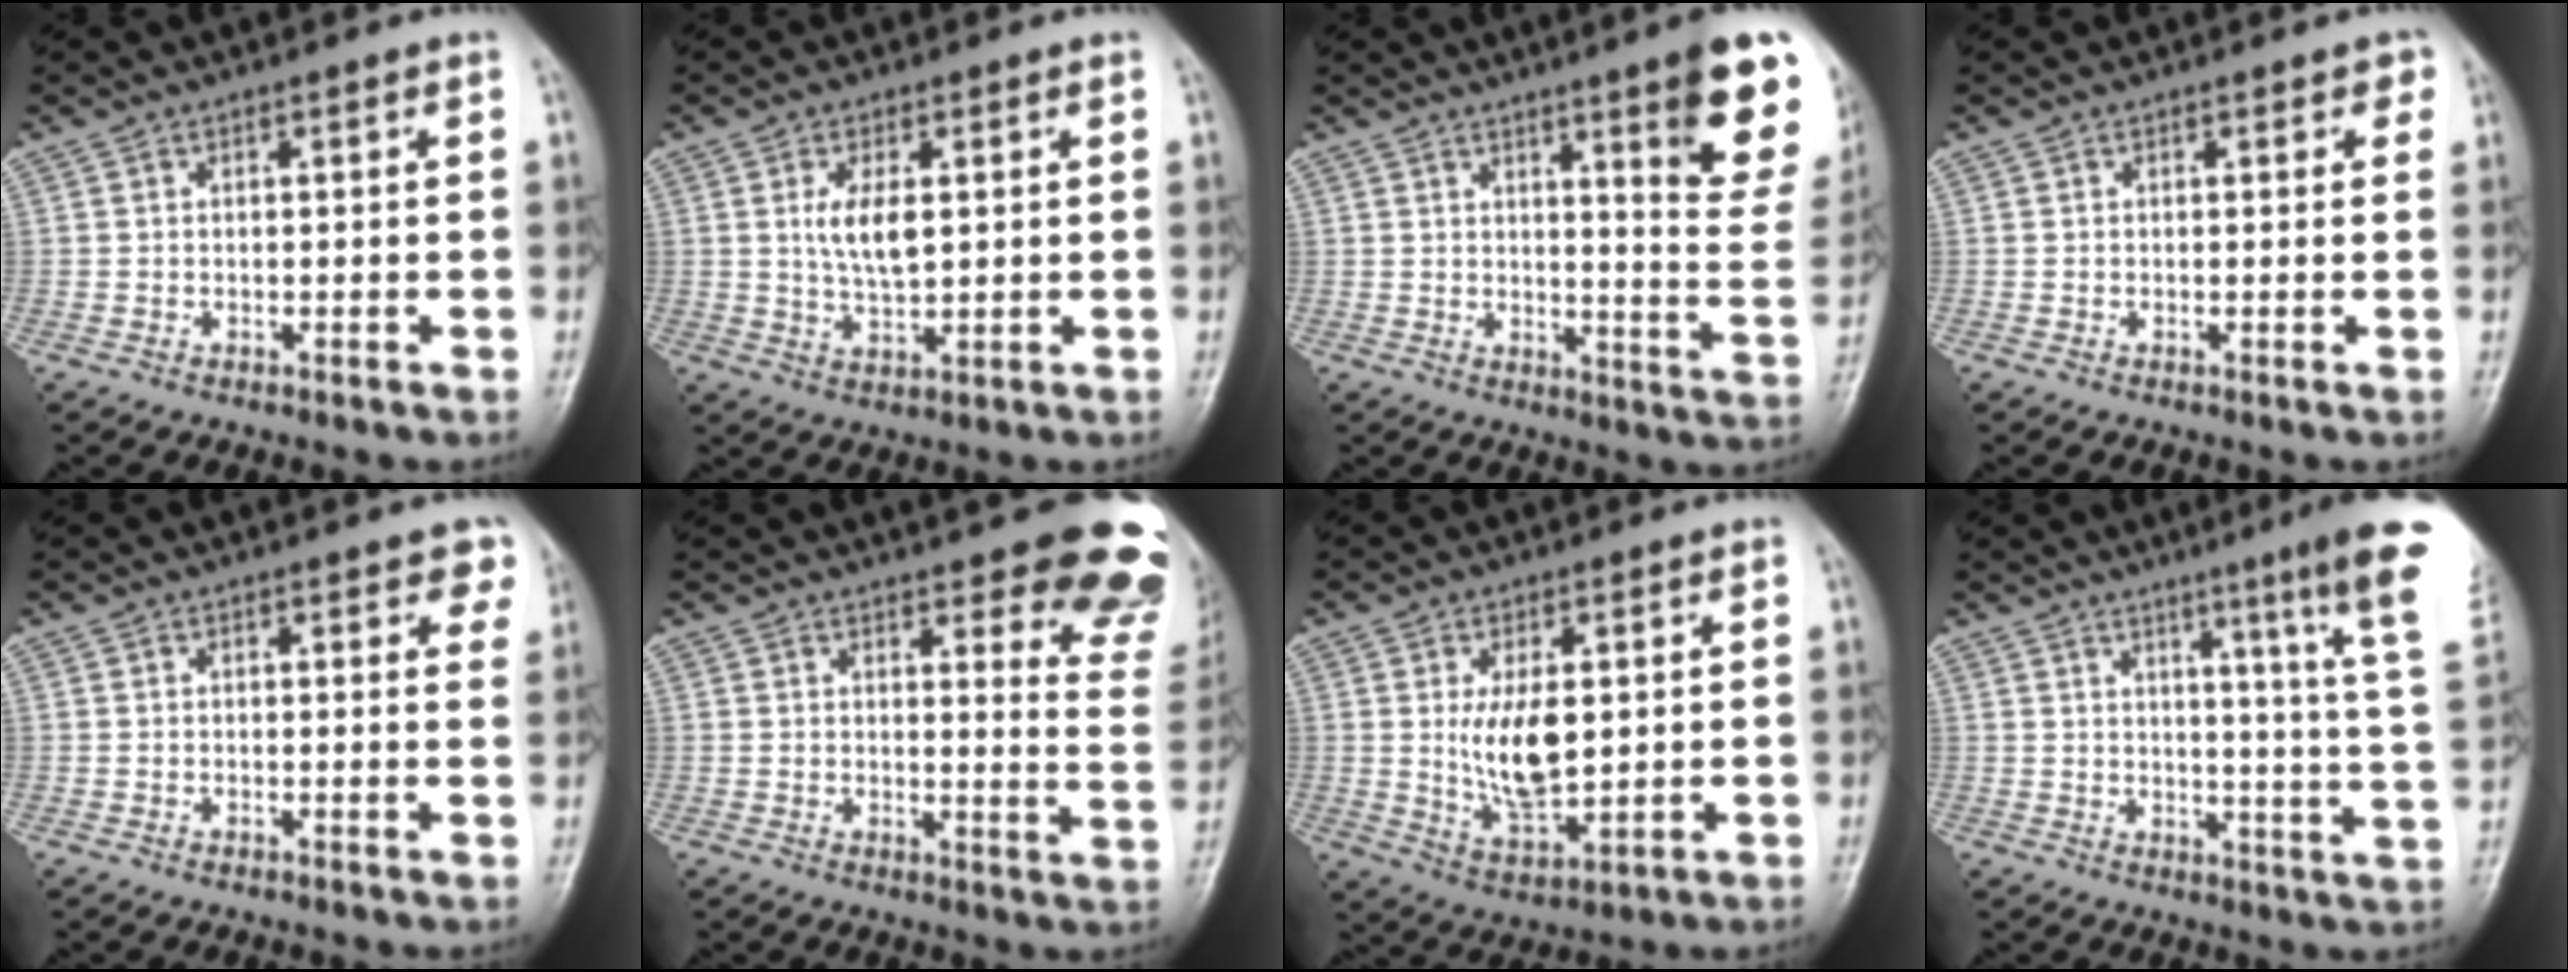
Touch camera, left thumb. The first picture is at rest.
{"total": 6.0, "force": [1.3, 2.7, 5.2], "torque": [-0.092, -0.013, 0.027]}
{"total": 15.1, "force": [8.3, 2.3, 12.4], "torque": [-0.123, -0.049, 0.111]}
{"total": 2.0, "force": [1.1, 1.0, 1.3], "torque": [-0.001, -0.001, 0.009]}
{"total": 4.1, "force": [2.7, 1.8, 2.5], "torque": [0.004, -0.007, 0.022]}
{"total": 16.8, "force": [12.8, 4.7, 9.9], "torque": [-0.074, -0.079, 0.128]}
{"total": 10.0, "force": [1.2, 5.1, 8.5], "torque": [-0.136, -0.023, 0.034]}
{"total": 15.8, "force": [9.5, -0.6, 12.6], "torque": [-0.154, -0.063, 0.105]}